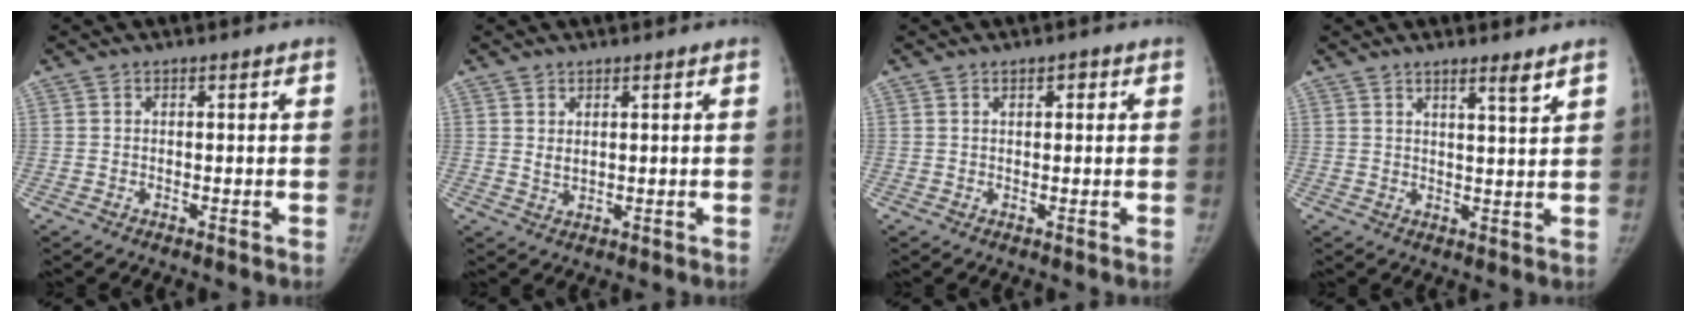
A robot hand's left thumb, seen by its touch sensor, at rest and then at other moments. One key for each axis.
{"total": 1.7, "fx": 0.8, "fy": 0.9, "fz": 1.2, "tx": -0.016, "ty": -0.012, "tz": 0.020}
{"total": 1.5, "fx": 0.7, "fy": 0.8, "fz": 1.0, "tx": -0.005, "ty": -0.002, "tz": 0.009}
{"total": 3.7, "fx": 2.8, "fy": -0.1, "fz": 2.5, "tx": -0.034, "ty": -0.026, "tz": 0.045}